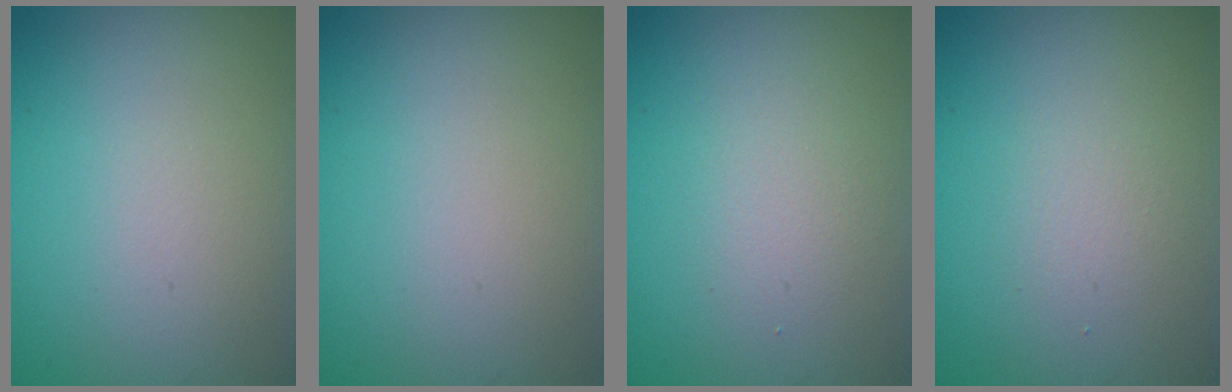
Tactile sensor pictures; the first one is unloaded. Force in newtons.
{"total": 0.0}
{"total": 1.9, "press": 1.9, "slide": 0.0}
{"total": 1.5, "press": 1.5, "slide": 0.1}